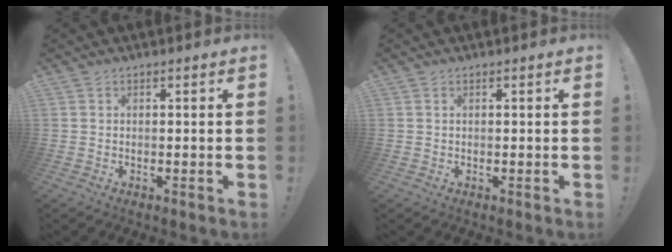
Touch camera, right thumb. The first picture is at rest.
{"total": 0.0}